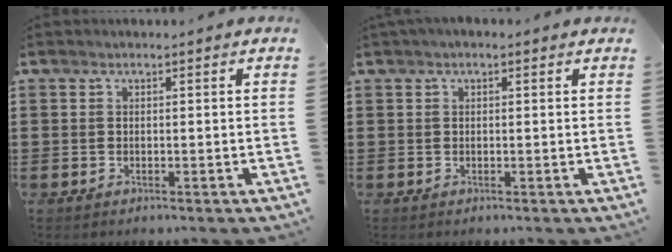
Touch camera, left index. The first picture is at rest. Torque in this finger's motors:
{"motor_torque": [1.09, -1.05, 0.44, 0.21]}